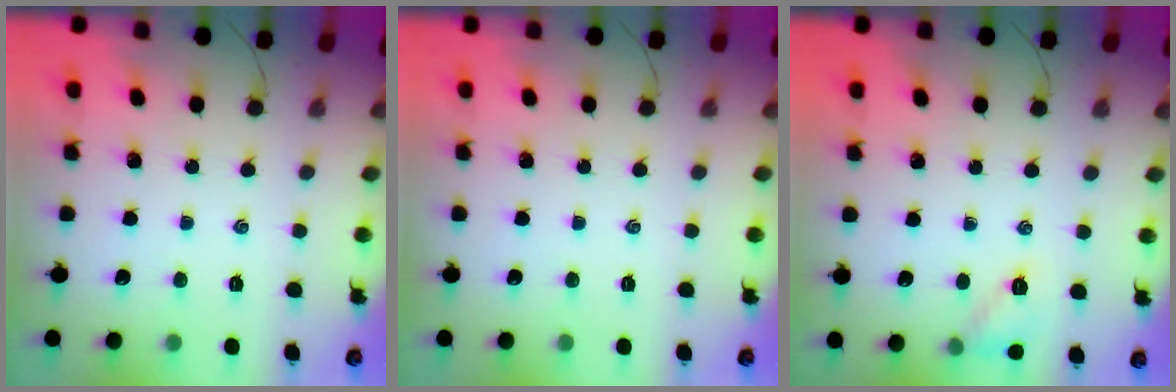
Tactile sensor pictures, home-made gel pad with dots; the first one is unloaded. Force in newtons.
{"total": 0.0}
{"total": 7.2, "press": 7.2, "slide": 1.0}